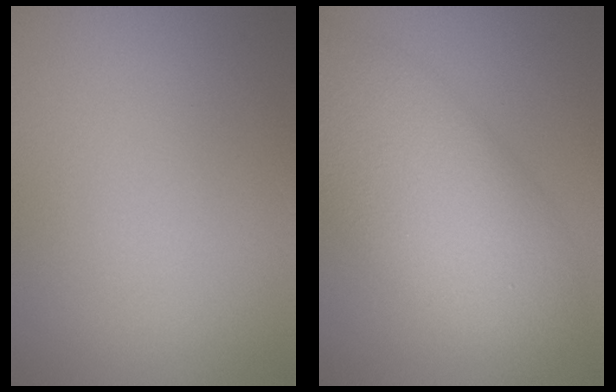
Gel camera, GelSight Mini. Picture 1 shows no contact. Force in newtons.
{"total": 9.5, "press": 9.5, "slide": 0.4}